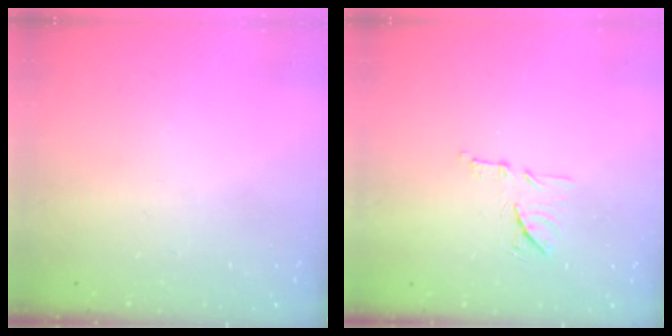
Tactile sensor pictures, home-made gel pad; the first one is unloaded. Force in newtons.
{"total": 9.6, "press": 9.6, "slide": 0.3}